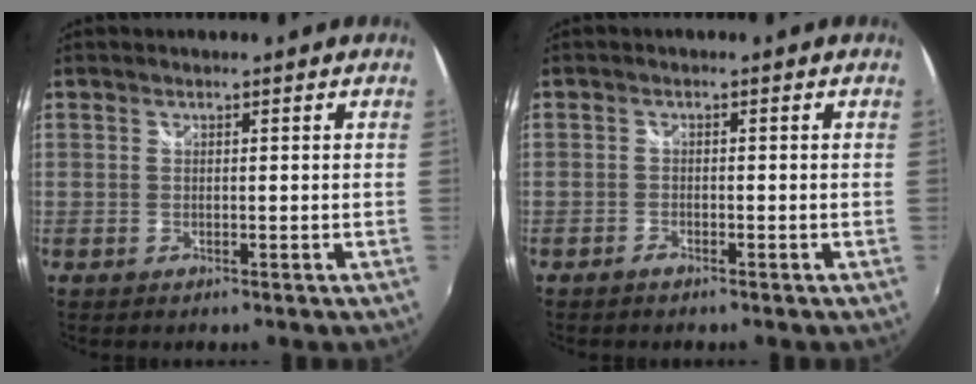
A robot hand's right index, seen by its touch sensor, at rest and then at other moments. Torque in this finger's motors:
{"motor_torque": [0.01, 0.04, -0.03, 0.01]}